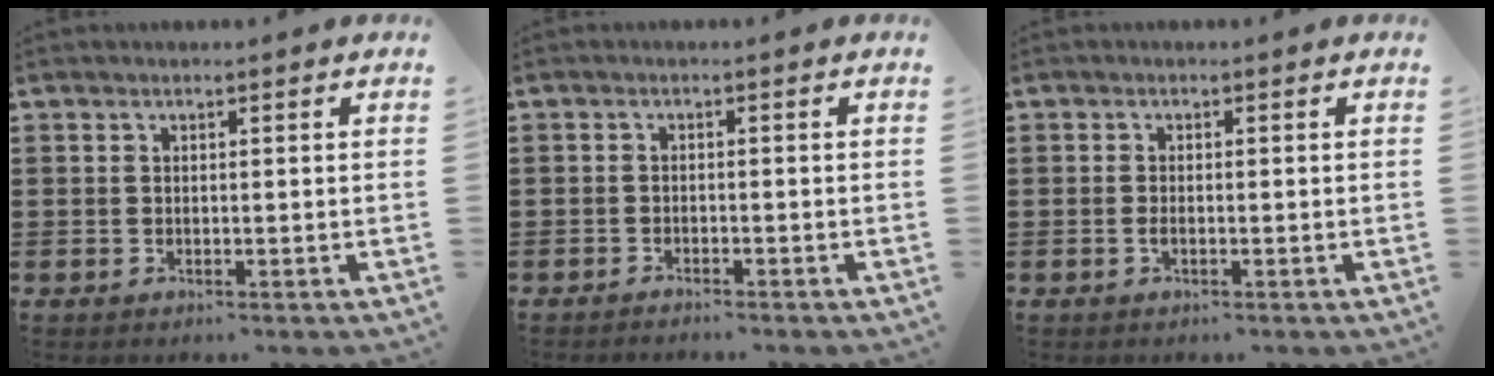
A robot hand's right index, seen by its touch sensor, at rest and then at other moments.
{"total": 1.1, "force": [-1.1, -0.1, 0.0], "torque": [-0.002, 0.003, -0.023]}
{"total": 0.9, "force": [-0.3, 0.3, 0.8], "torque": [-0.015, -0.003, -0.004]}